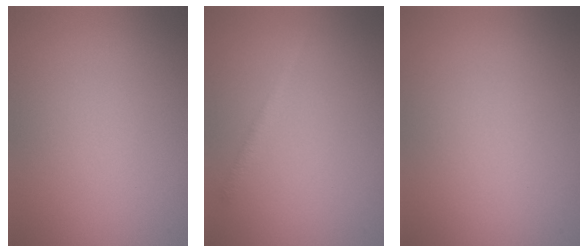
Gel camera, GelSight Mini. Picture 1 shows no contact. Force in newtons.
{"total": 1.2, "press": 1.1, "slide": 0.0}
{"total": 0.0}